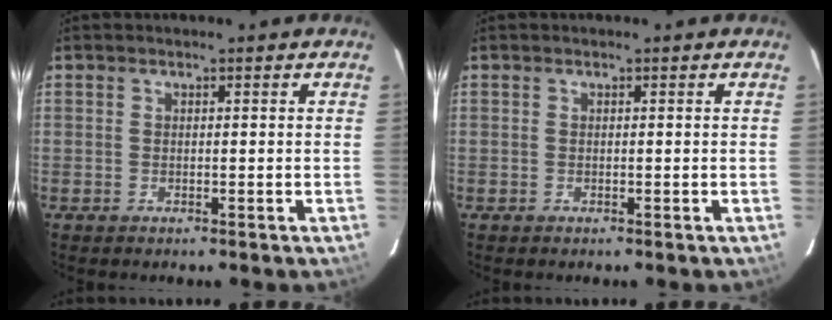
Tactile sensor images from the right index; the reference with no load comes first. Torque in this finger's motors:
{"motor_torque": [0.39, 0.56, -0.02, 0.00]}